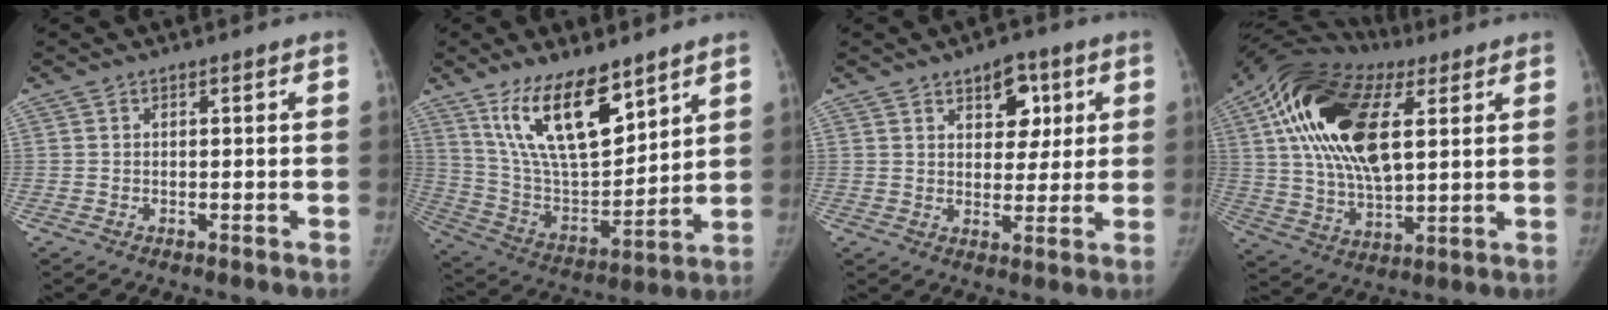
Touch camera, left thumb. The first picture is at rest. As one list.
[{"total": 18.0, "force": [11.3, 6.9, 12.2], "torque": [-0.179, -0.065, 0.224]}, {"total": 7.6, "force": [3.5, 4.8, 4.7], "torque": [-0.022, -0.016, 0.047]}, {"total": 23.5, "force": [7.6, 11.6, 18.9], "torque": [-0.356, -0.003, 0.127]}]